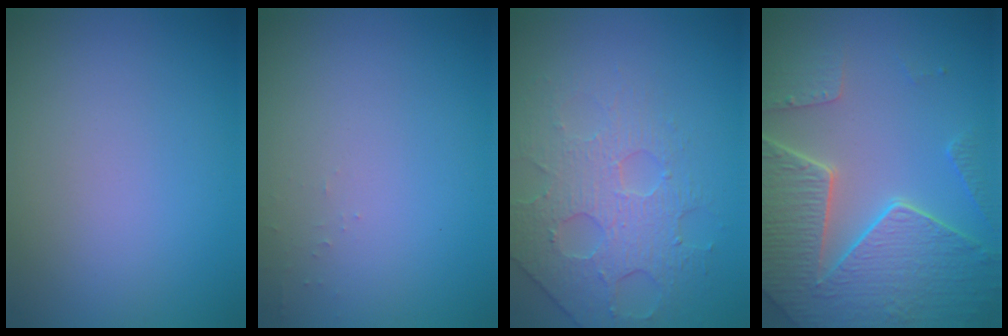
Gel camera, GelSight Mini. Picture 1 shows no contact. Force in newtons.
{"total": 0.5, "press": 0.5, "slide": 0.2}
{"total": 4.1, "press": 3.9, "slide": 1.1}
{"total": 8.3, "press": 6.1, "slide": 5.6}